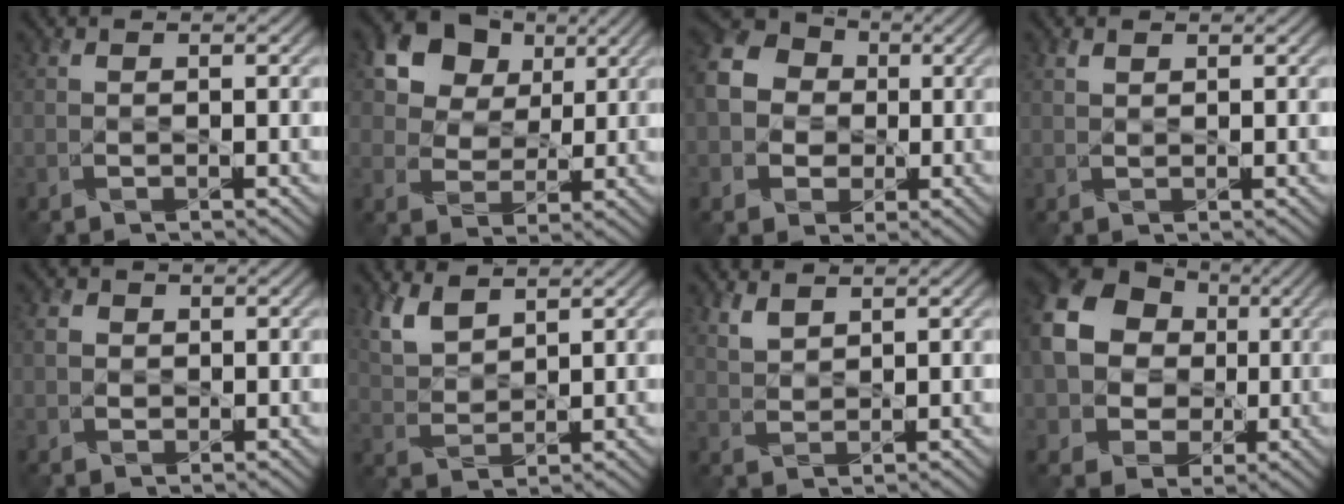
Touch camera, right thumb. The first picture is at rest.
{"total": 13.3, "force": [6.6, 9.7, 6.2], "torque": [-0.169, 0.020, 0.138]}
{"total": 10.7, "force": [0.2, 9.5, 4.8], "torque": [-0.152, 0.007, -0.017]}
{"total": 1.1, "force": [0.8, 0.5, 0.5], "torque": [-0.016, -0.001, 0.018]}
{"total": 2.0, "force": [0.1, 1.9, 0.7], "torque": [-0.020, -0.003, 0.000]}
{"total": 5.6, "force": [3.9, 2.4, 3.3], "torque": [-0.089, 0.001, 0.084]}
{"total": 2.8, "force": [2.1, 1.2, 1.4], "torque": [-0.039, -0.001, 0.051]}
{"total": 17.1, "force": [2.0, 14.8, 8.3], "torque": [-0.235, 0.014, 0.021]}